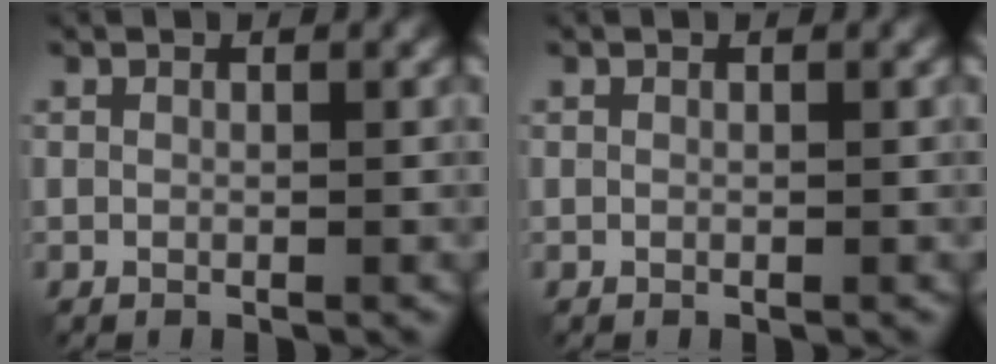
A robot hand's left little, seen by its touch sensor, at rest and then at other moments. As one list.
[{"total": 0.0}]